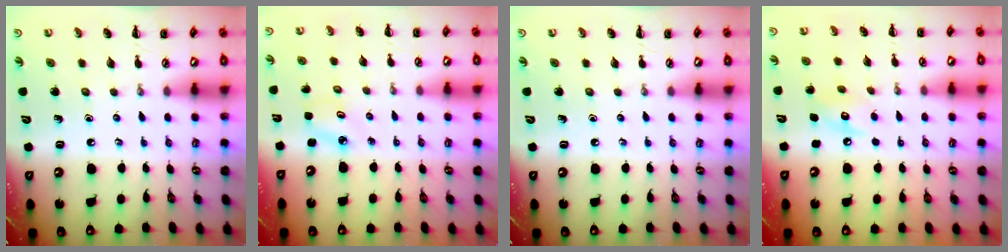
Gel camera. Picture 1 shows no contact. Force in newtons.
{"total": 2.5, "press": 2.4, "slide": 0.5}
{"total": 0.0}
{"total": 7.0, "press": 7.0, "slide": 0.8}